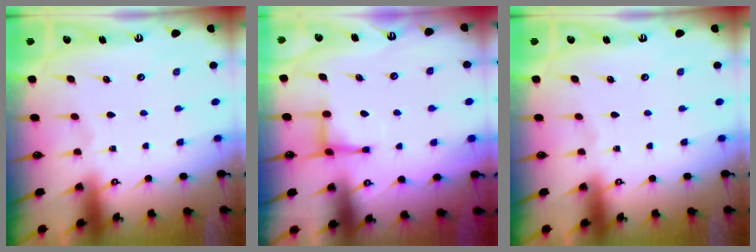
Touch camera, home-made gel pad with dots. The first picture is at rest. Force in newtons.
{"total": 4.4, "press": 4.4, "slide": 0.7}
{"total": 0.0}